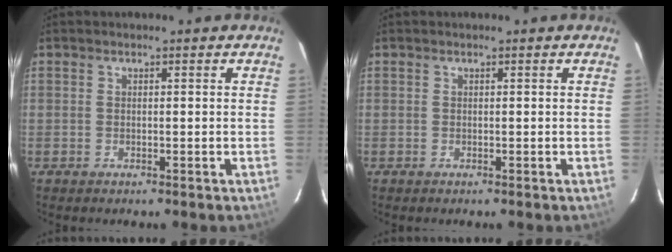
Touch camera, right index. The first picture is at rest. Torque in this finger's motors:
{"motor_torque": [0.40, 0.12, 0.10, 0.01]}